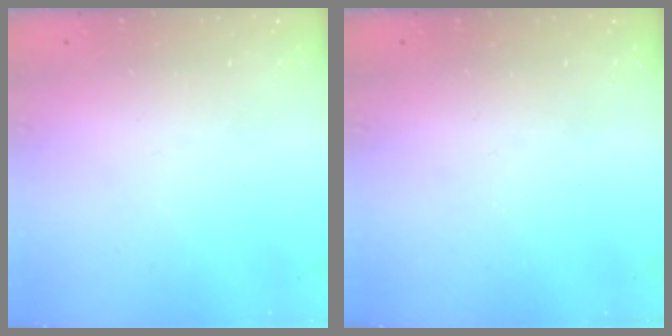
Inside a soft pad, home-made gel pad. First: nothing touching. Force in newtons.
{"total": 0.0}